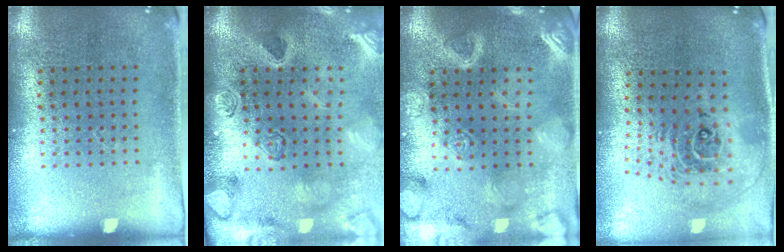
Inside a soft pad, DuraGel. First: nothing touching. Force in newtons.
{"total": 4.1, "press": 3.3, "slide": 2.5}
{"total": 5.8, "press": 5.7, "slide": 0.8}
{"total": 2.4, "press": 1.7, "slide": 1.7}